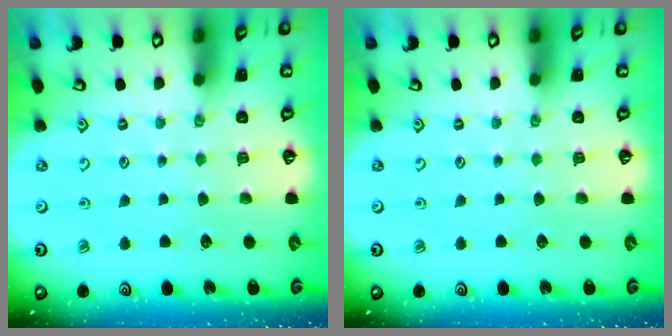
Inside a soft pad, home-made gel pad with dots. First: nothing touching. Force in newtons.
{"total": 0.0}